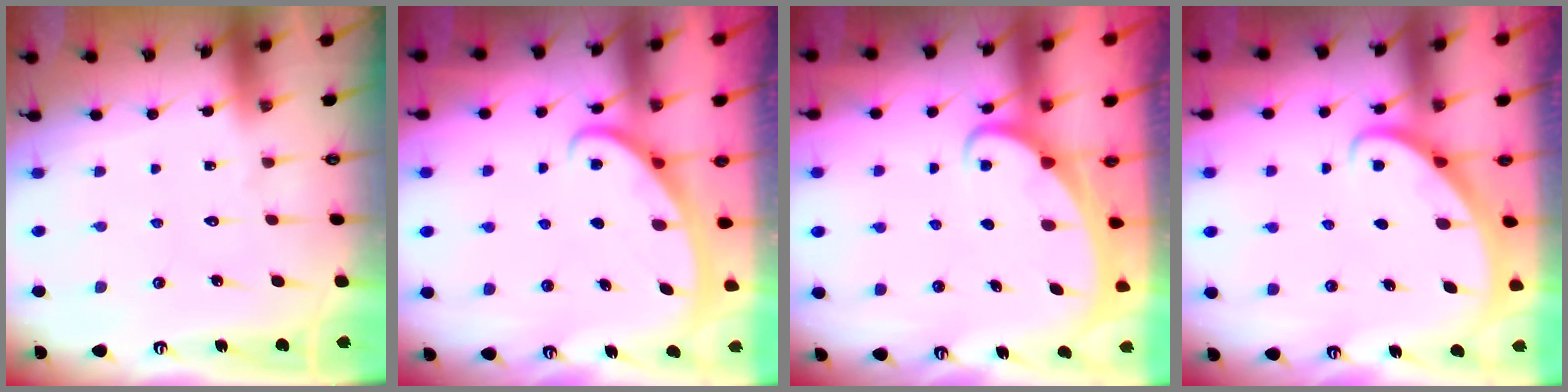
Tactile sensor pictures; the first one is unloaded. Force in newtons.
{"total": 2.8, "press": 2.8, "slide": 0.3}
{"total": 2.0, "press": 2.0, "slide": 0.2}
{"total": 2.9, "press": 2.9, "slide": 0.2}